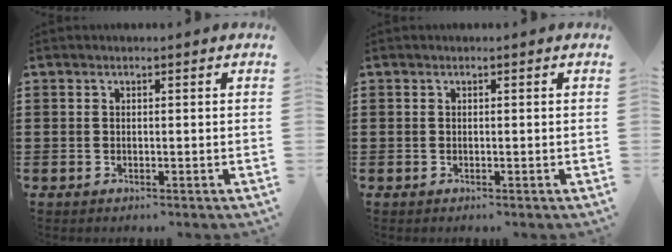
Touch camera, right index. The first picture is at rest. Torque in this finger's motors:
{"motor_torque": [0.02, 0.02, 0.00, 0.00]}